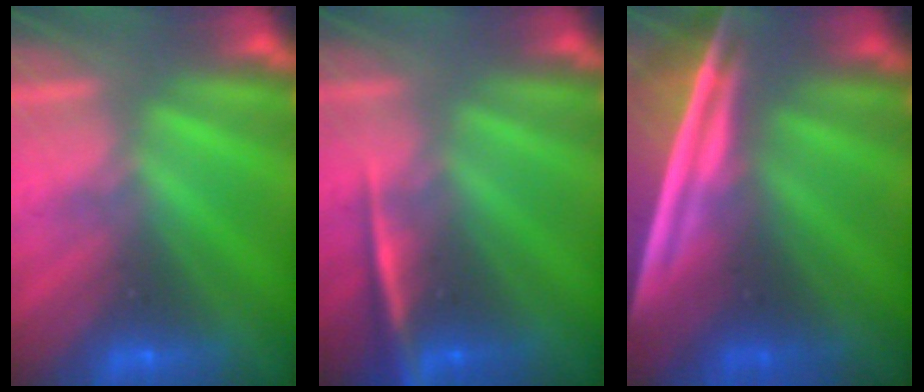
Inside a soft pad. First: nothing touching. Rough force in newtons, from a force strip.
{"total": 2.3}
{"total": 7.1}